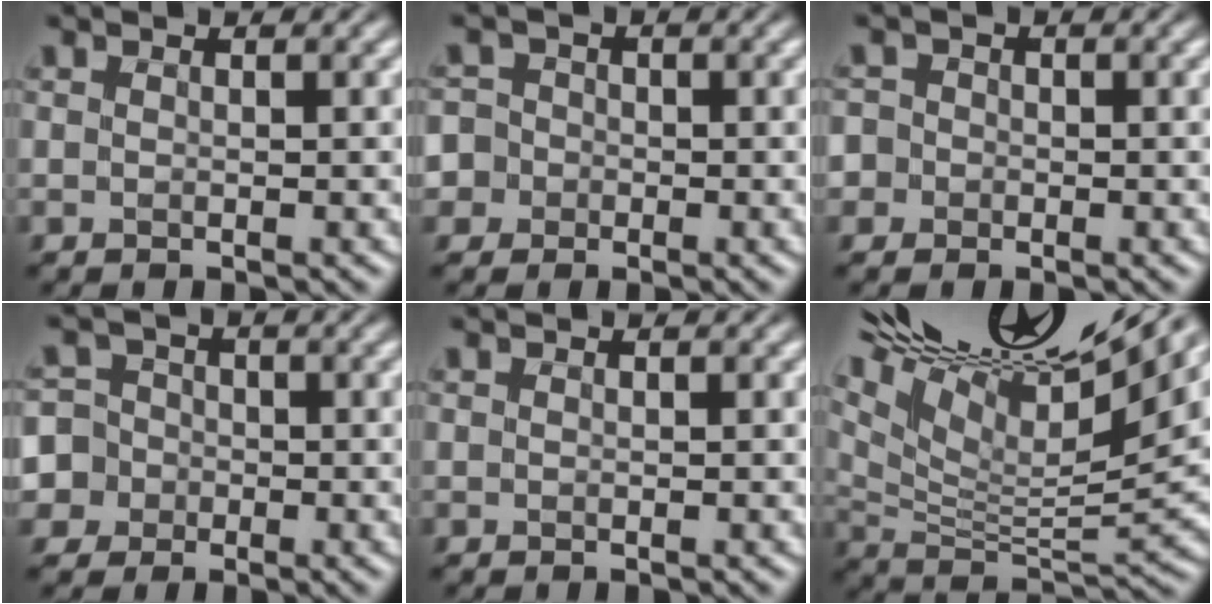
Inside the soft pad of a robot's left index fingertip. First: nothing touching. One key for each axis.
{"total": 4.5, "fx": -1.0, "fy": 4.2, "fz": 1.0, "tx": -0.011, "ty": 0.025, "tz": -0.050}
{"total": 2.7, "fx": -0.4, "fy": 2.6, "fz": 0.6, "tx": 0.010, "ty": 0.022, "tz": -0.037}
{"total": 6.9, "fx": -2.0, "fy": 6.5, "fz": 1.4, "tx": -0.038, "ty": 0.015, "tz": -0.069}
{"total": 0.0}
{"total": 17.7, "fx": 12.1, "fy": 4.5, "fz": 12.1, "tx": -0.238, "ty": 0.044, "tz": 0.200}